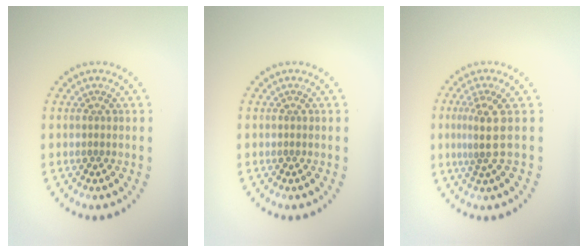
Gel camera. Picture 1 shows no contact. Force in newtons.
{"total": 0.0}
{"total": 2.5, "press": 1.8, "slide": 1.7}